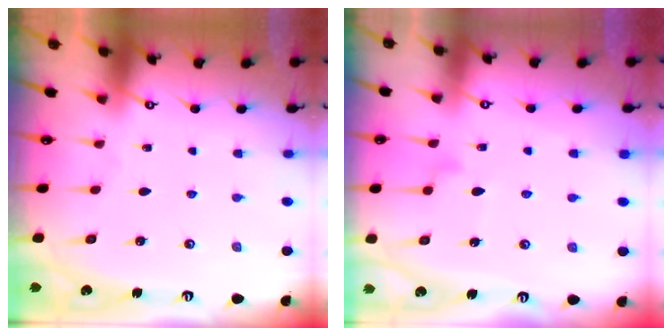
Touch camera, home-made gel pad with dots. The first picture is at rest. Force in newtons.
{"total": 9.8, "press": 9.8, "slide": 0.6}